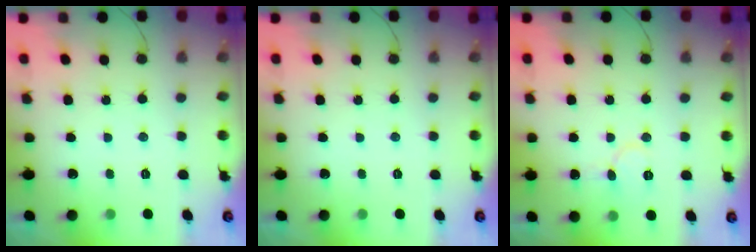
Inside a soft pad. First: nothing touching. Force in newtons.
{"total": 0.0}
{"total": 5.8, "press": 5.8, "slide": 0.2}